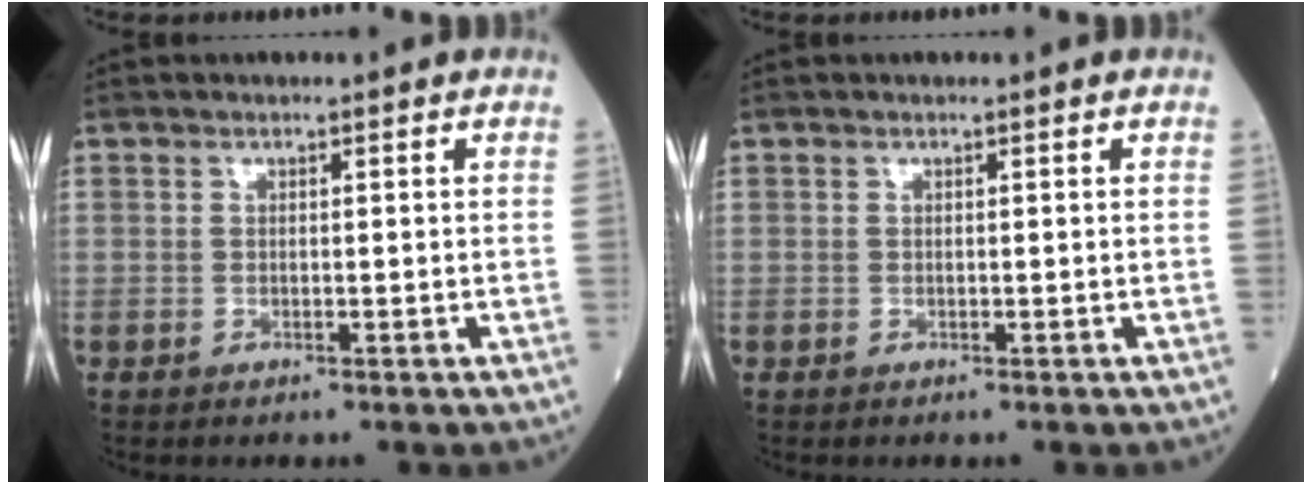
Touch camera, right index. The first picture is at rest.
{"total": 0.0}